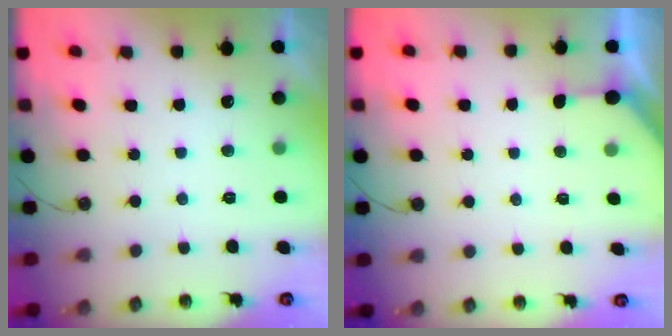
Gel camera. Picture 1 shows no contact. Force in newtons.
{"total": 2.0, "press": 2.0, "slide": 0.2}